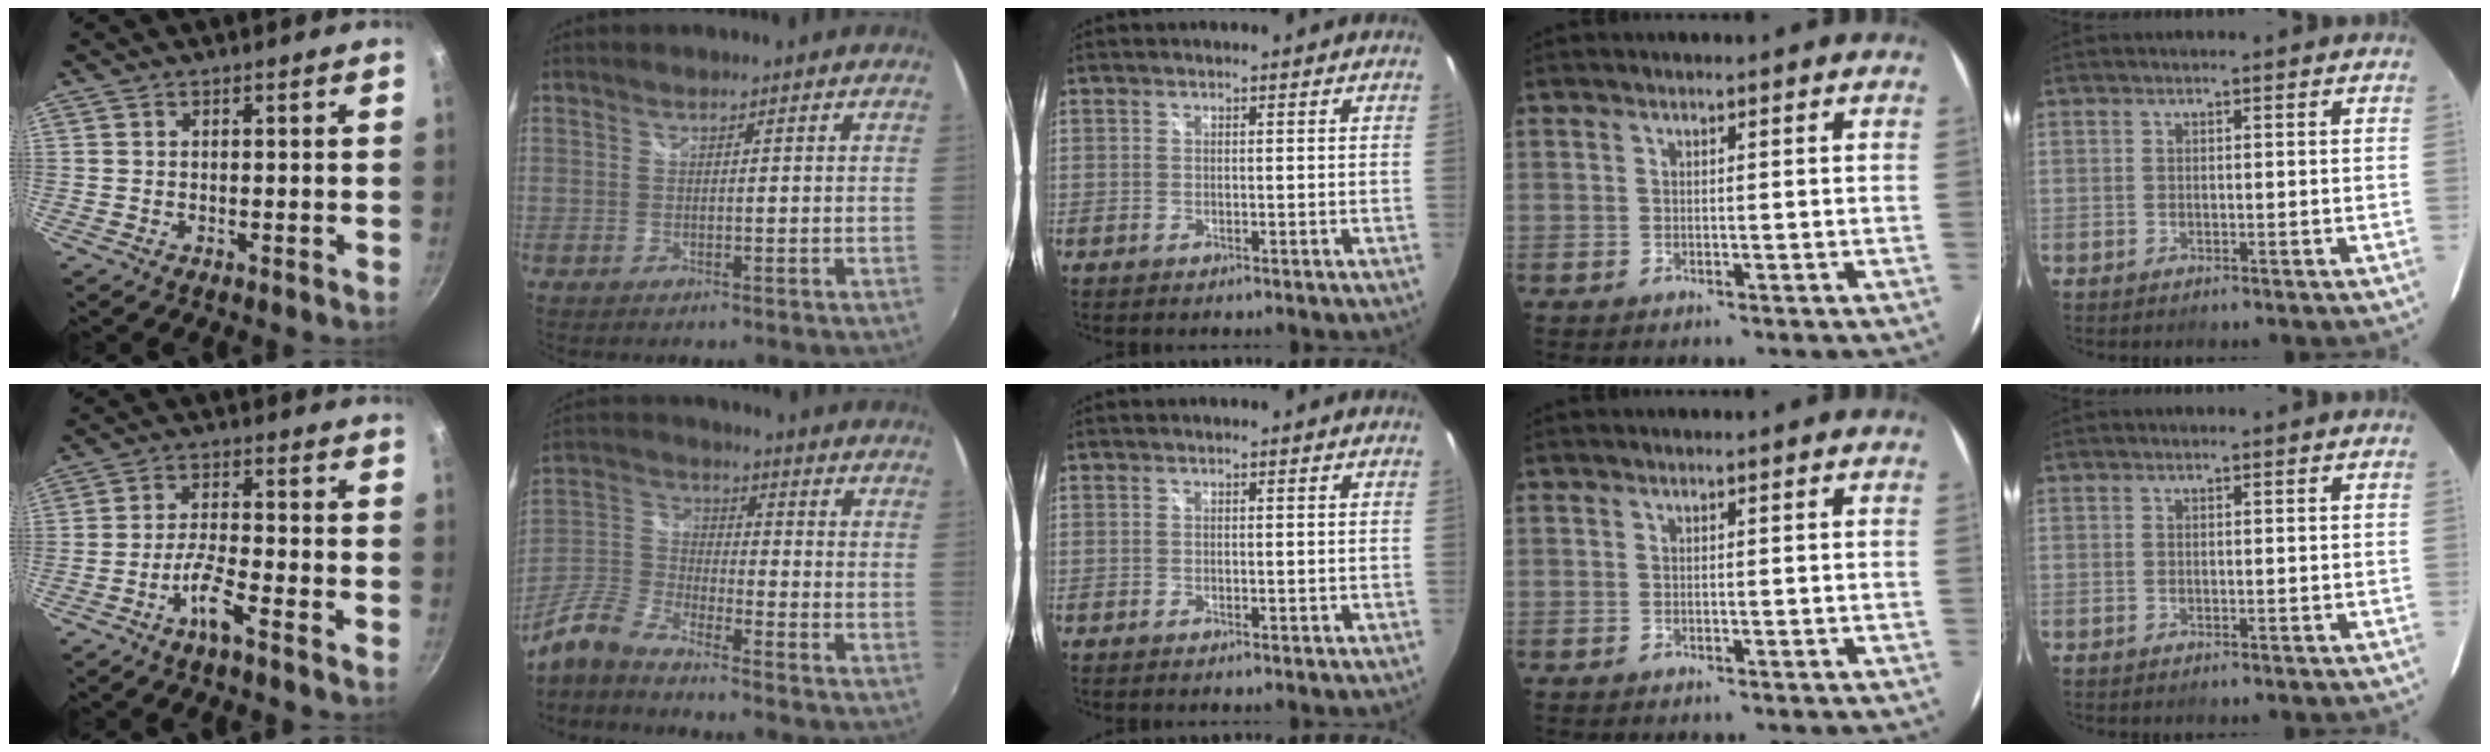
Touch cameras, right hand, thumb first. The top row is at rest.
{"thumb": {"total": 5.9, "force": [-3.7, 0.4, 4.5], "torque": [-0.095, 0.025, -0.074]}, "index": {"total": 9.7, "force": [-7.6, 3.4, 5.0], "torque": [-0.118, 0.001, -0.162]}}